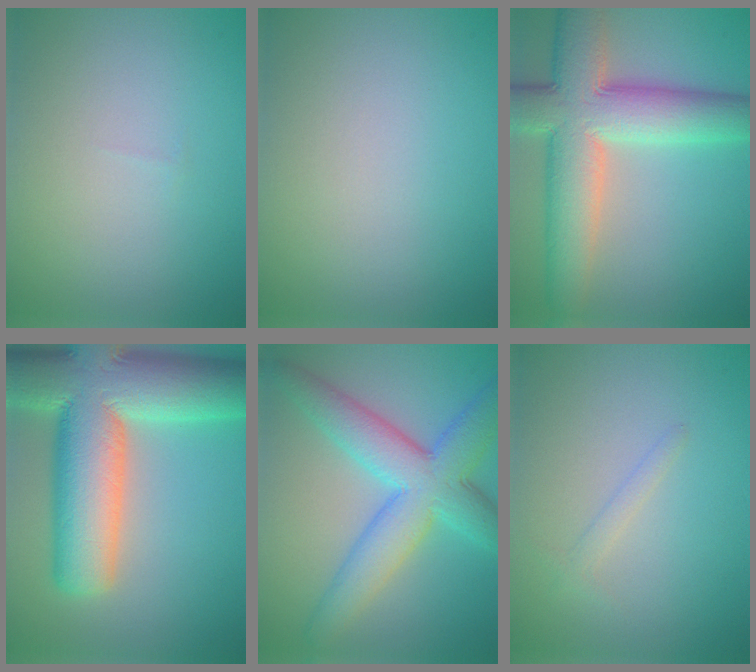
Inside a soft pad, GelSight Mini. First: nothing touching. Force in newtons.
{"total": 0.0}
{"total": 11.1, "press": 11.0, "slide": 0.5}
{"total": 15.9, "press": 15.9, "slide": 1.0}
{"total": 7.9, "press": 7.9, "slide": 0.3}
{"total": 1.1, "press": 1.1, "slide": 0.1}